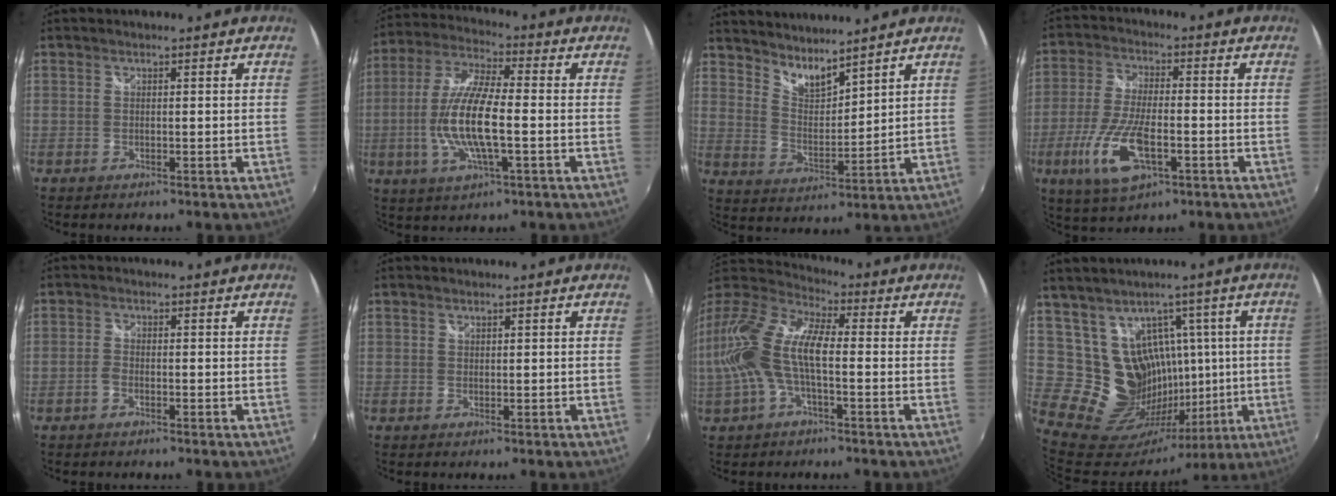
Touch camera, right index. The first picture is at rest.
{"total": 13.5, "force": [-2.2, 3.4, 12.9], "torque": [-0.263, -0.003, -0.043]}
{"total": 7.2, "force": [6.6, 1.3, 2.6], "torque": [-0.039, -0.007, 0.123]}
{"total": 12.4, "force": [-4.6, 4.3, 10.7], "torque": [-0.229, -0.017, -0.086]}
{"total": 1.5, "force": [-0.9, 0.7, 1.1], "torque": [-0.030, 0.001, -0.020]}
{"total": 0.0}
{"total": 16.8, "force": [-1.1, 7.0, 15.2], "torque": [-0.301, 0.006, -0.029]}
{"total": 15.3, "force": [4.6, 13.7, 5.2], "torque": [-0.111, 0.012, 0.106]}